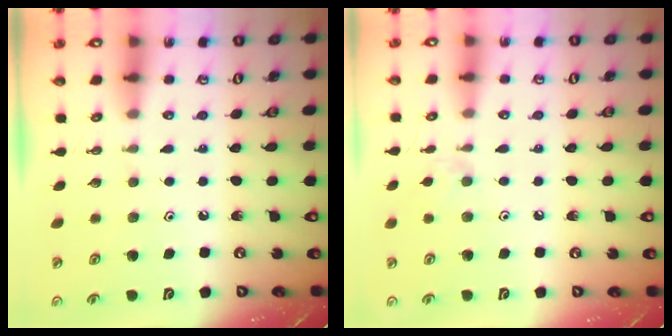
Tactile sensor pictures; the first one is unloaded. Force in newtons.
{"total": 5.5, "press": 5.4, "slide": 0.7}